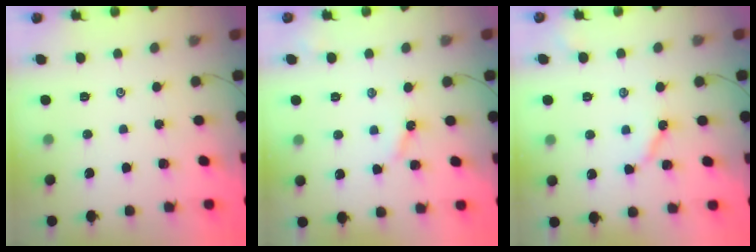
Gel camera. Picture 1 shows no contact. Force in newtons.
{"total": 3.6, "press": 3.6, "slide": 0.6}
{"total": 4.4, "press": 4.4, "slide": 0.6}